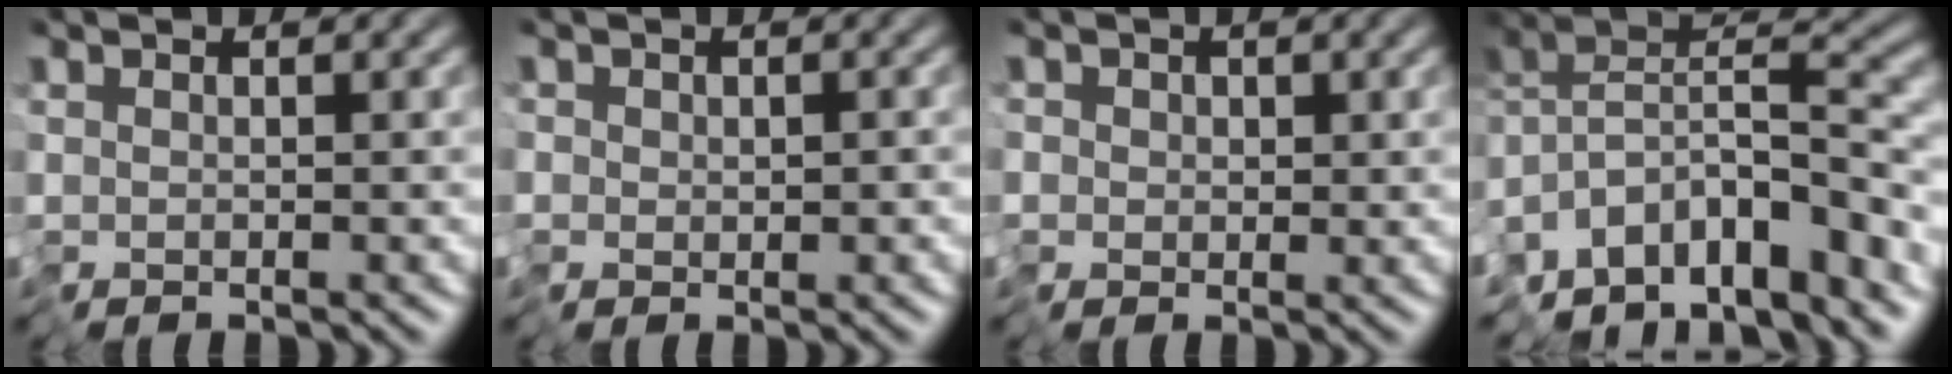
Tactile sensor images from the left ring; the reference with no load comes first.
{"total": 0.9, "force": [0.0, 0.8, 0.3], "torque": [-0.002, 0.001, 0.002]}
{"total": 1.0, "force": [0.2, 0.9, 0.0], "torque": [0.005, 0.003, 0.005]}
{"total": 10.0, "force": [-7.8, 3.2, 5.4], "torque": [-0.072, 0.019, -0.138]}